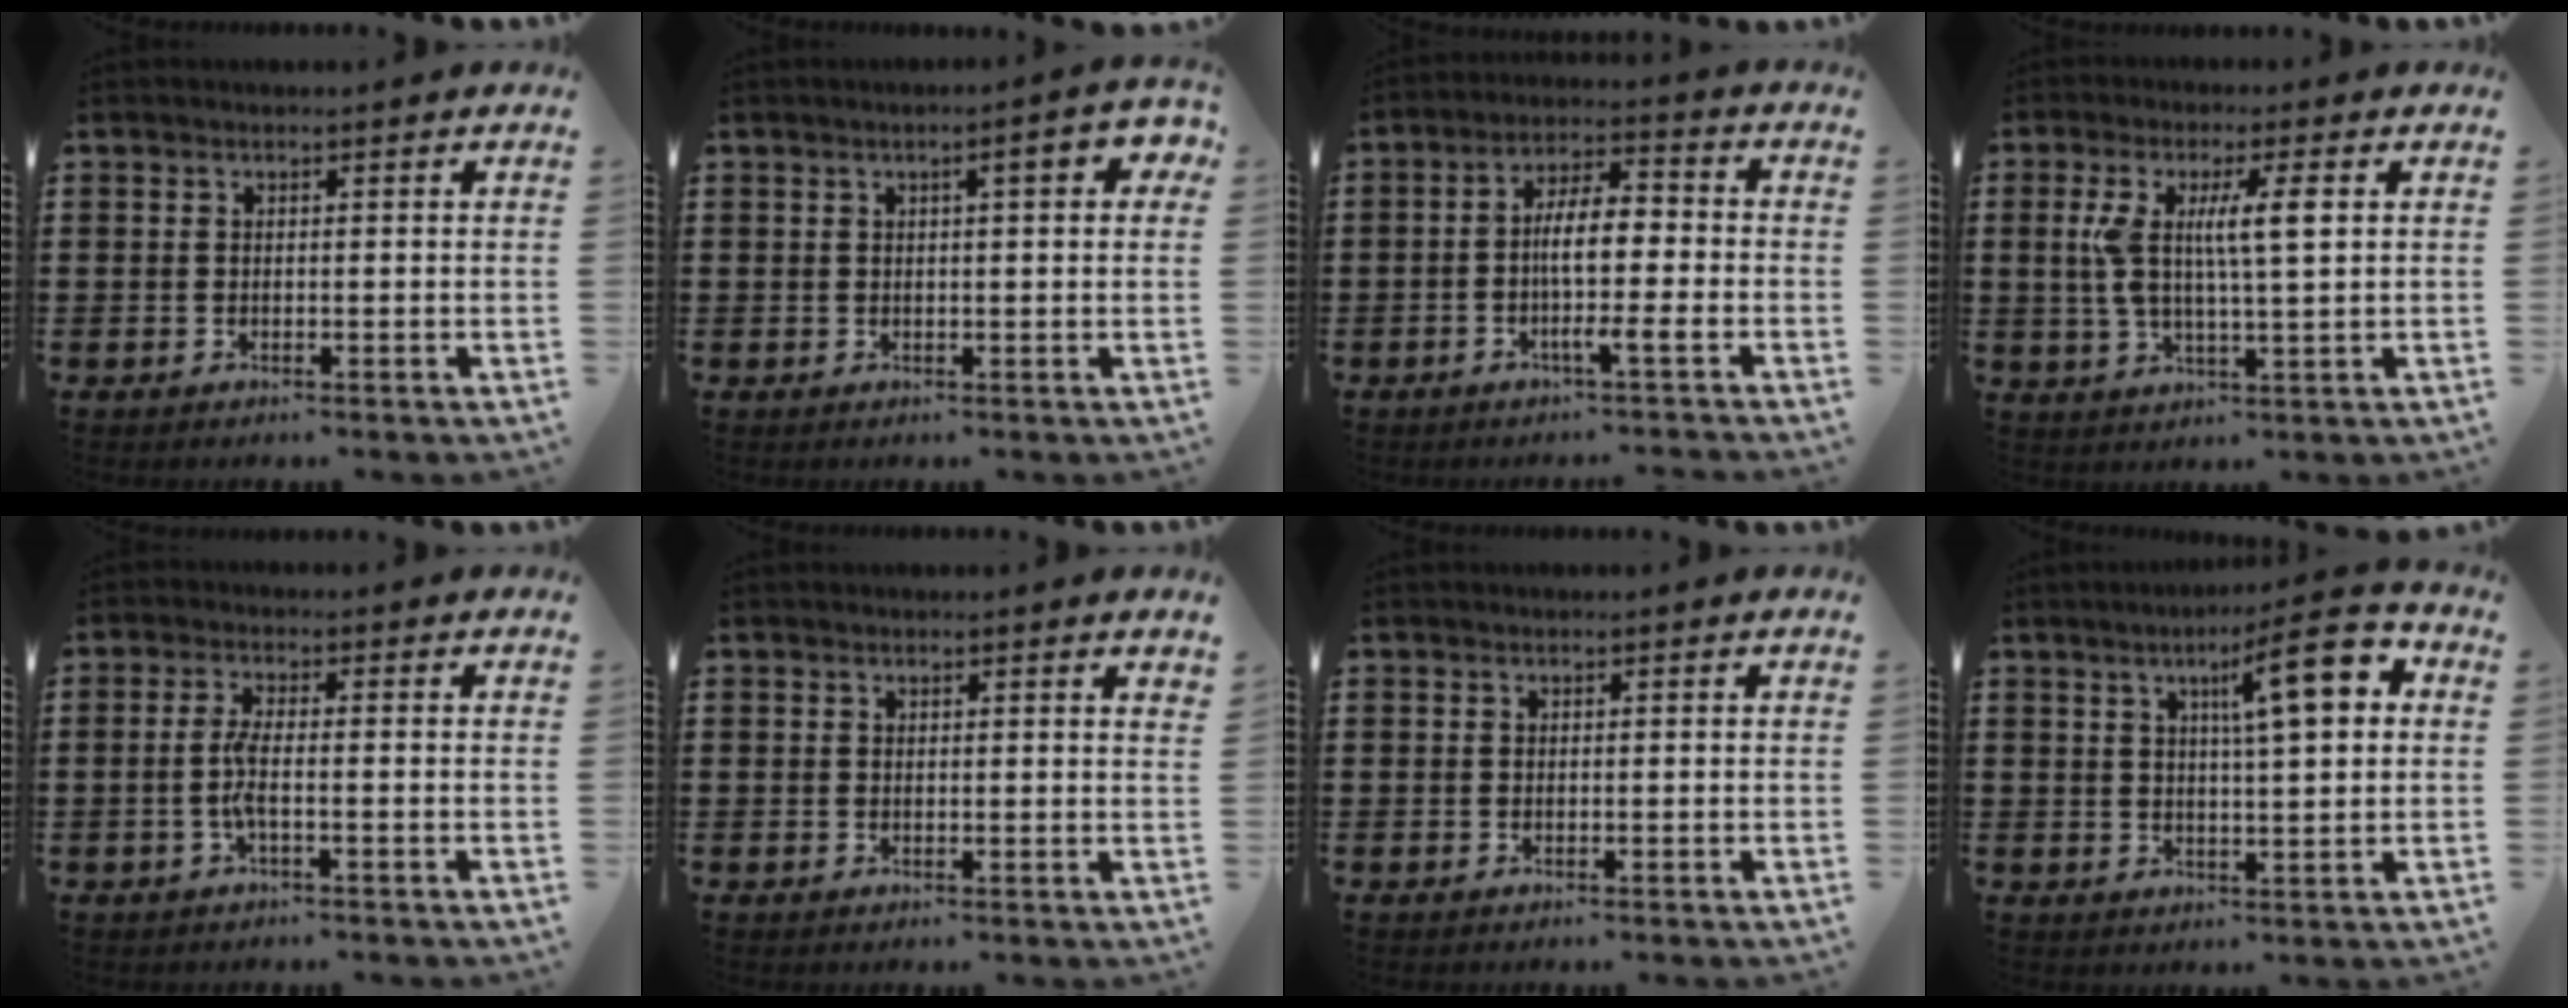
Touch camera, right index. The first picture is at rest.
{"total": 4.1, "force": [1.2, 0.8, 3.9], "torque": [-0.058, 0.001, 0.013]}
{"total": 7.8, "force": [-1.9, 1.8, 7.3], "torque": [-0.134, 0.006, -0.037]}
{"total": 7.8, "force": [1.8, 1.6, 7.4], "torque": [-0.153, 0.000, 0.024]}
{"total": 3.6, "force": [-0.9, 0.7, 3.4], "torque": [-0.086, -0.007, -0.025]}
{"total": 0.7, "force": [0.5, 0.0, 0.4], "torque": [-0.009, -0.001, 0.010]}
{"total": 0.0}
{"total": 9.7, "force": [3.3, 2.0, 8.9], "torque": [-0.147, -0.001, 0.045]}